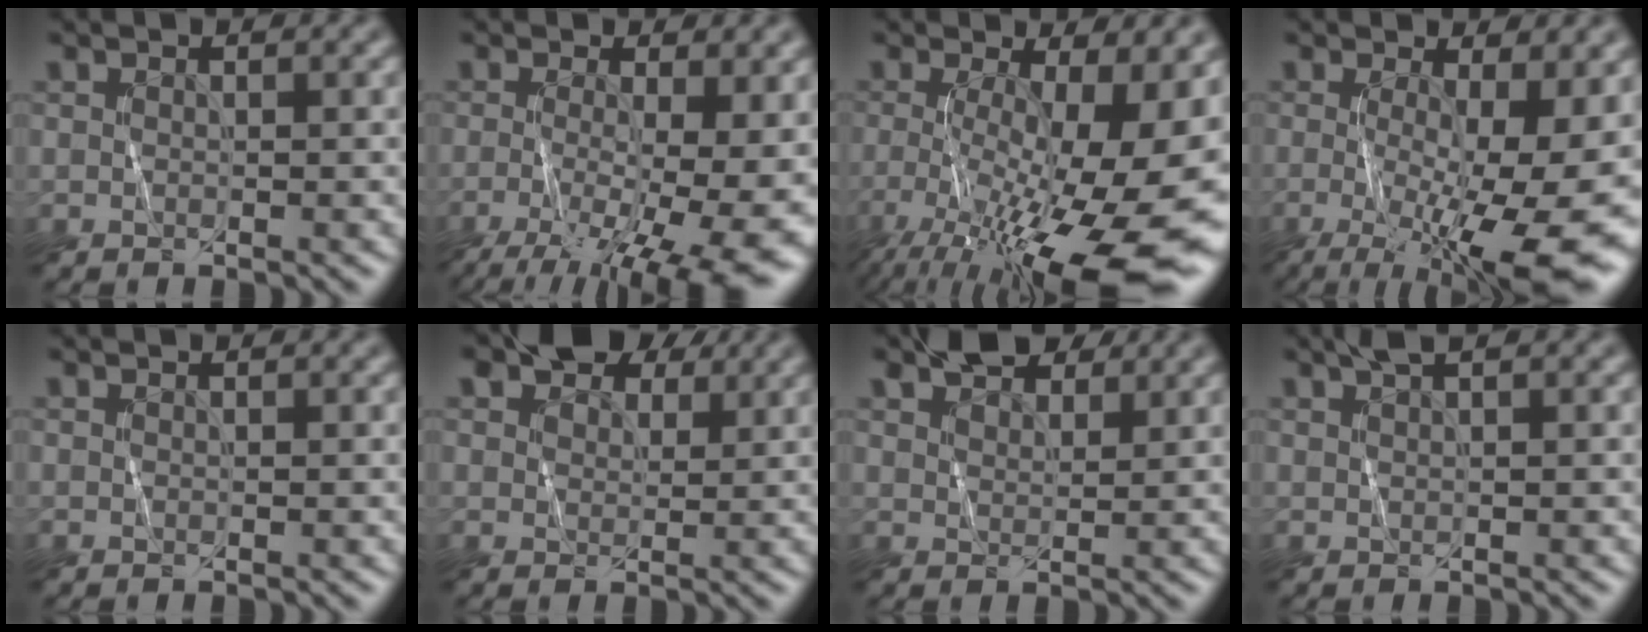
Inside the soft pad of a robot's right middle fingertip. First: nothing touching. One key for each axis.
{"total": 11.7, "fx": -3.7, "fy": 4.5, "fz": 10.1, "tx": -0.166, "ty": -0.034, "tz": -0.047}
{"total": 17.2, "fx": -4.4, "fy": 6.0, "fz": 15.5, "tx": -0.234, "ty": -0.035, "tz": -0.058}
{"total": 14.6, "fx": -3.3, "fy": 4.9, "fz": 13.4, "tx": -0.194, "ty": -0.030, "tz": -0.038}
{"total": 0.0}
{"total": 6.2, "fx": 4.3, "fy": 3.5, "fz": 2.8, "tx": -0.044, "ty": 0.007, "tz": 0.064}
{"total": 4.9, "fx": 4.0, "fy": 2.1, "fz": 2.1, "tx": -0.037, "ty": 0.012, "tz": 0.063}
{"total": 1.5, "fx": 1.0, "fy": 0.3, "fz": 1.0, "tx": -0.018, "ty": 0.002, "tz": 0.019}